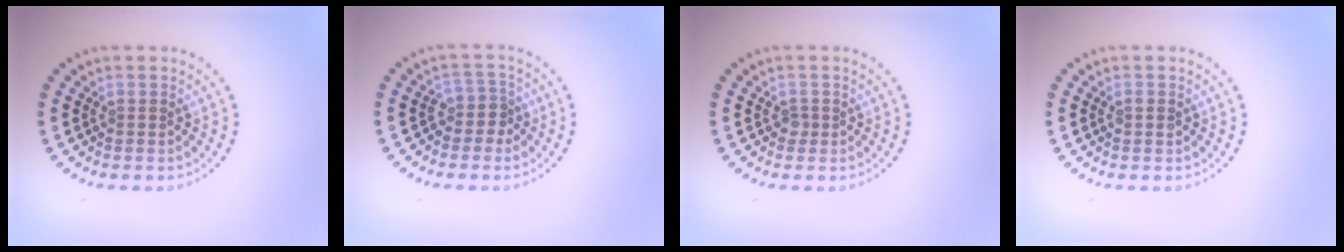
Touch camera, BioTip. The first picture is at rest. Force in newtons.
{"total": 1.9, "press": 1.6, "slide": 1.2}
{"total": 0.8, "press": 0.6, "slide": 0.5}
{"total": 1.0, "press": 1.0, "slide": 0.1}